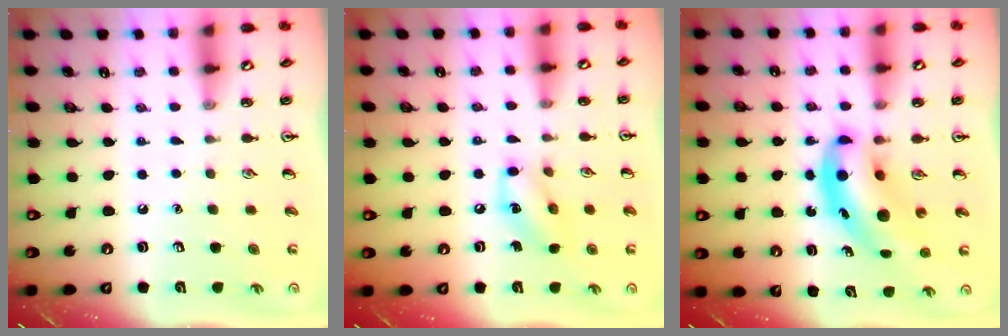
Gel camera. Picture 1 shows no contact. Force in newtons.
{"total": 9.1, "press": 9.1, "slide": 0.8}
{"total": 9.4, "press": 9.0, "slide": 2.7}